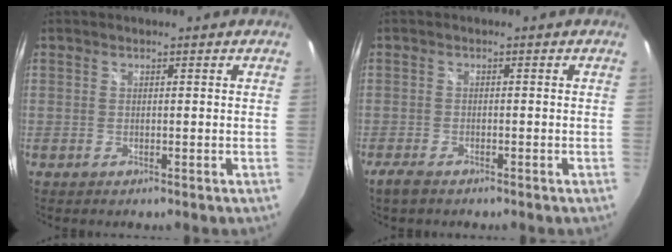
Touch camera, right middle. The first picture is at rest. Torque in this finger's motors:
{"motor_torque": [0.73, -0.65, 0.02, 0.03]}